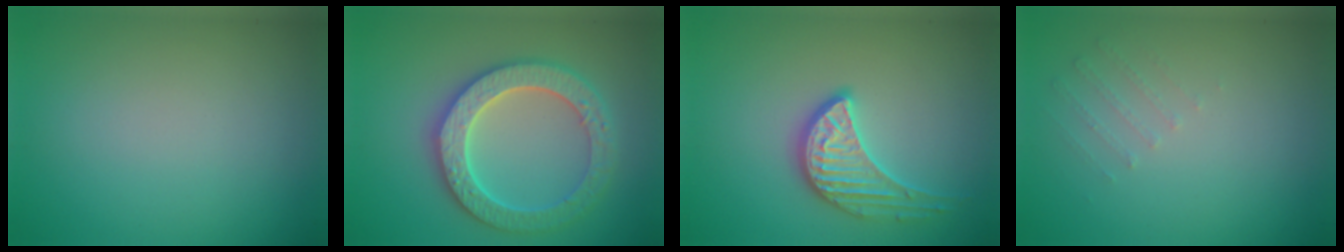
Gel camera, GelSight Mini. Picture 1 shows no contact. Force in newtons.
{"total": 6.1, "press": 6.0, "slide": 1.3}
{"total": 3.3, "press": 3.1, "slide": 1.2}
{"total": 0.6, "press": 0.5, "slide": 0.4}